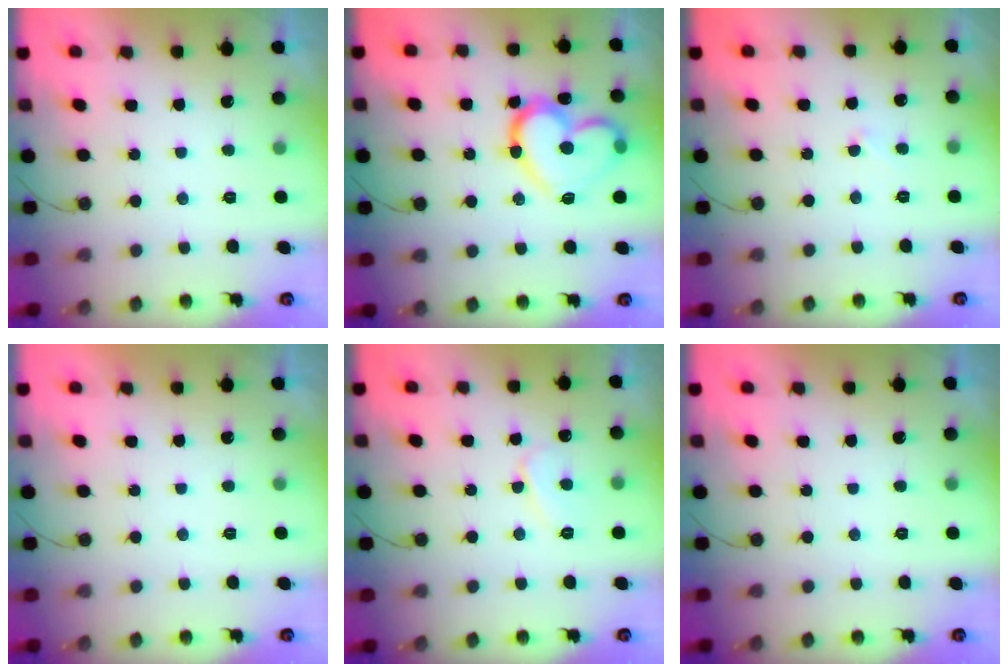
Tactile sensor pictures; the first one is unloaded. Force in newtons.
{"total": 18.9, "press": 18.8, "slide": 1.2}
{"total": 3.1, "press": 3.1, "slide": 0.2}
{"total": 1.9, "press": 1.9, "slide": 0.1}
{"total": 5.8, "press": 5.8, "slide": 0.5}
{"total": 0.0}